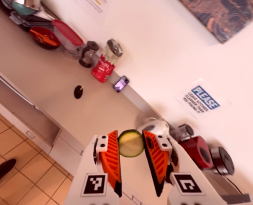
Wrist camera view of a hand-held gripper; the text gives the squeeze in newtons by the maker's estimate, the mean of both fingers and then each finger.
{"total": 9.1, "left": 9.5, "right": 8.7}